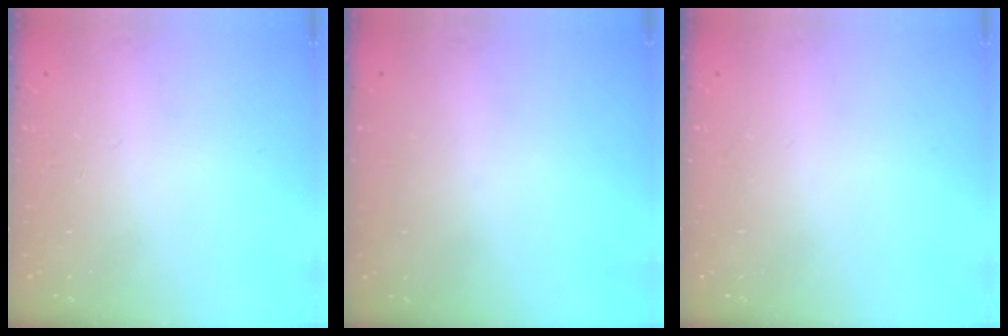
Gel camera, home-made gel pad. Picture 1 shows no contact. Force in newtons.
{"total": 3.0, "press": 3.0, "slide": 0.1}
{"total": 0.0}